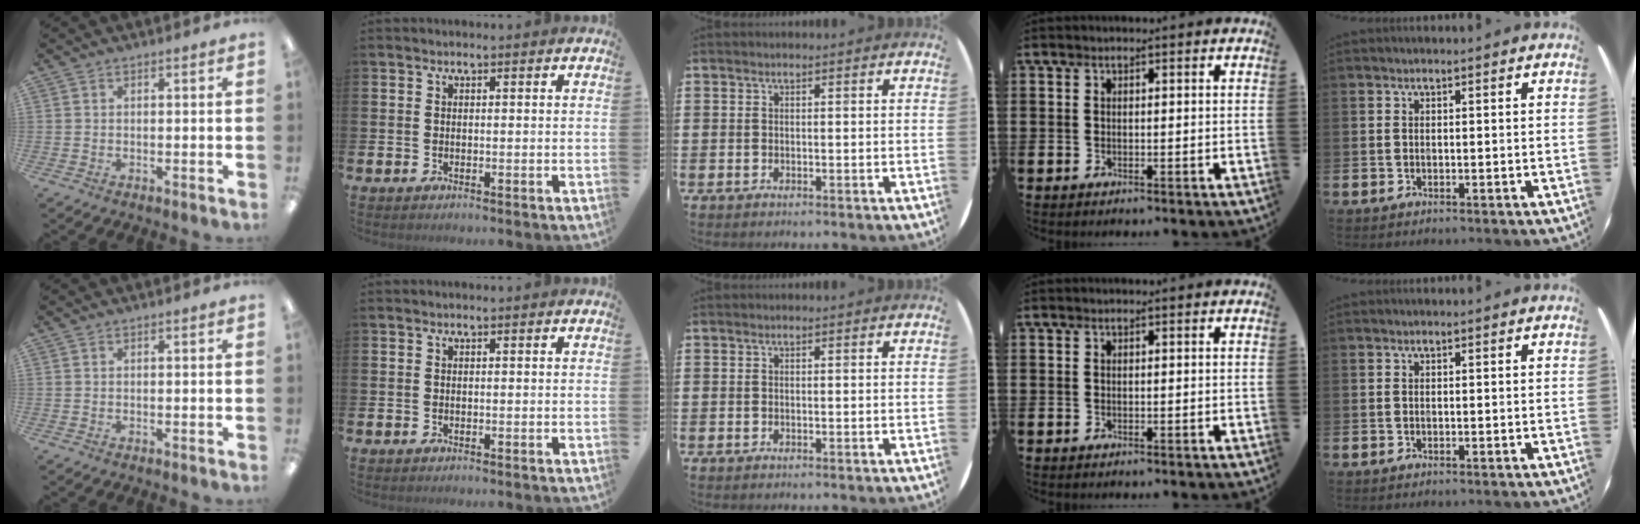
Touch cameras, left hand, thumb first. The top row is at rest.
{}